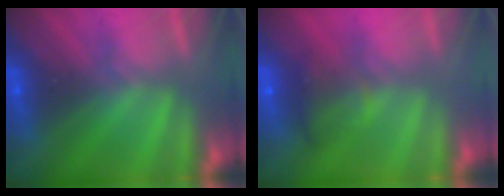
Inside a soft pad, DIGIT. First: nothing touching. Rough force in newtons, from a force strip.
{"total": 7.2}